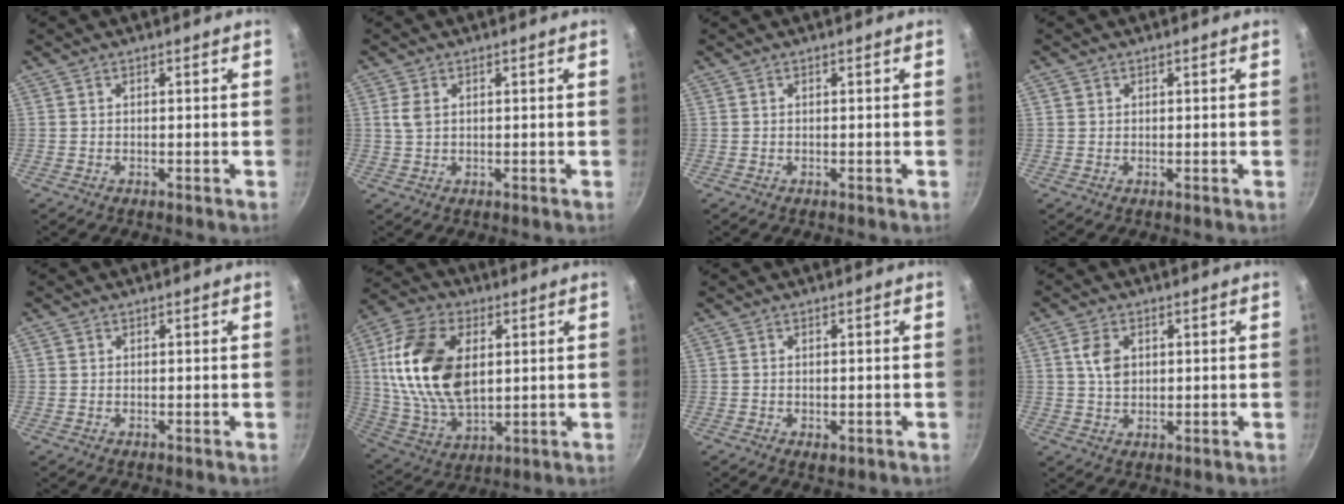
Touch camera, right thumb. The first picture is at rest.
{"total": 2.7, "force": [0.7, 1.7, 2.0], "torque": [-0.040, 0.000, 0.015]}
{"total": 0.0}
{"total": 1.0, "force": [0.3, 0.9, 0.2], "torque": [0.002, 0.003, 0.003]}
{"total": 0.7, "force": [0.2, 0.6, 0.1], "torque": [0.000, 0.002, 0.001]}
{"total": 20.4, "force": [3.7, 12.5, 15.7], "torque": [-0.286, -0.005, 0.074]}
{"total": 1.7, "force": [-0.4, 1.0, 1.3], "torque": [-0.017, -0.005, -0.005]}
{"total": 6.6, "force": [1.5, 4.5, 4.6], "torque": [-0.077, -0.001, 0.028]}